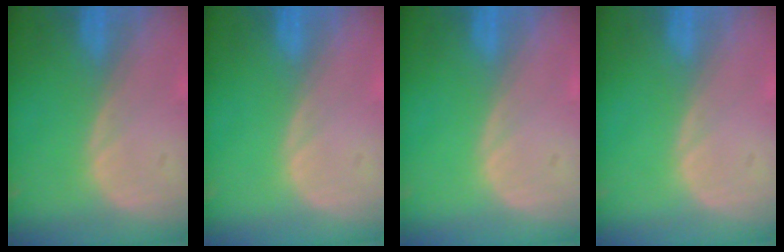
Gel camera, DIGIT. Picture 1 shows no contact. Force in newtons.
{"total": 0.0}
{"total": 0.0}
{"total": 0.0}